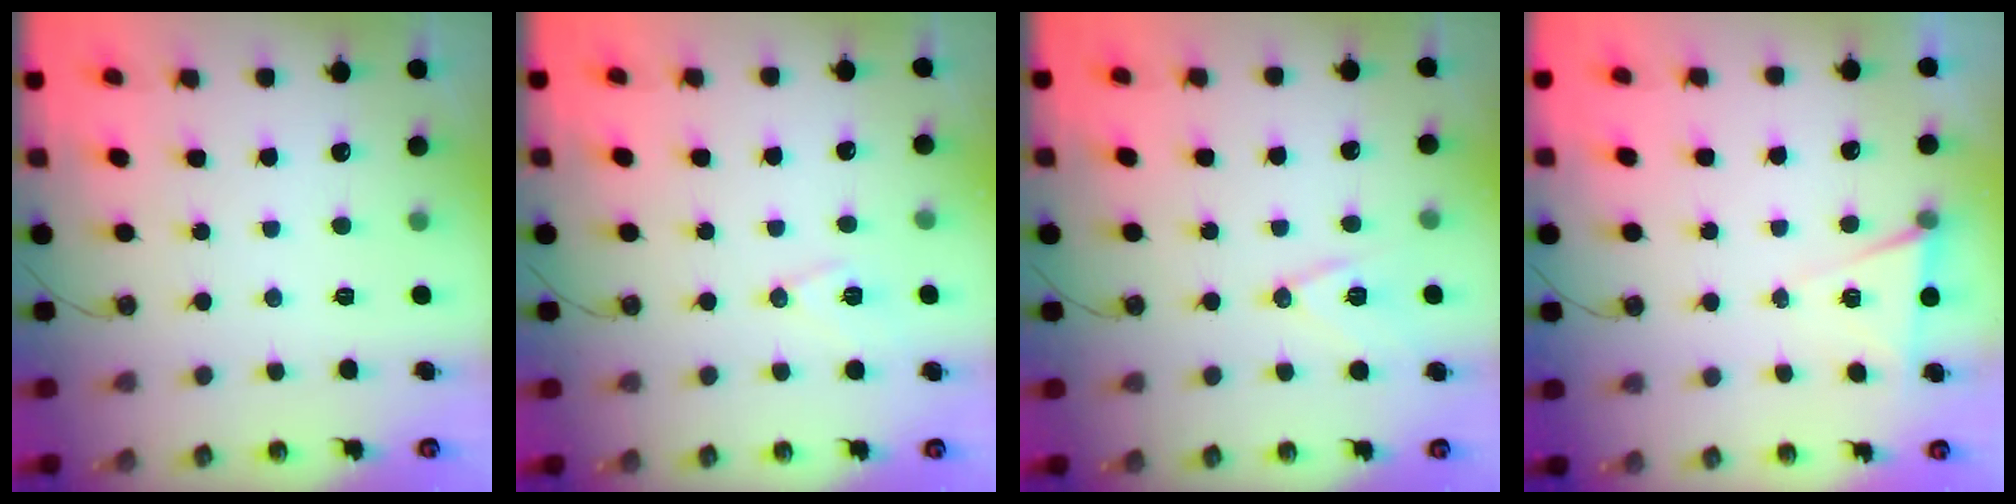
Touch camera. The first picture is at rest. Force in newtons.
{"total": 7.6, "press": 6.6, "slide": 3.7}
{"total": 10.5, "press": 9.9, "slide": 3.4}
{"total": 6.2, "press": 4.4, "slide": 4.4}